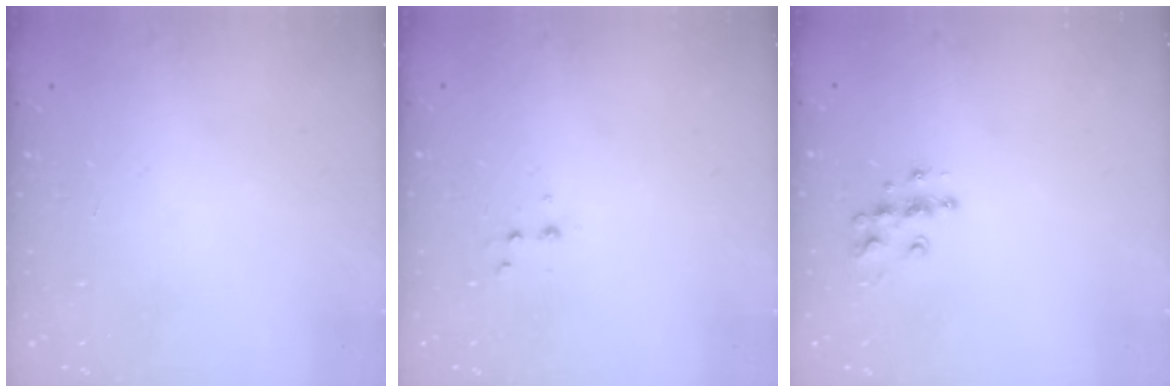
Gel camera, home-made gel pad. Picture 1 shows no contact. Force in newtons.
{"total": 2.6, "press": 2.5, "slide": 0.8}
{"total": 8.7, "press": 8.7, "slide": 0.5}